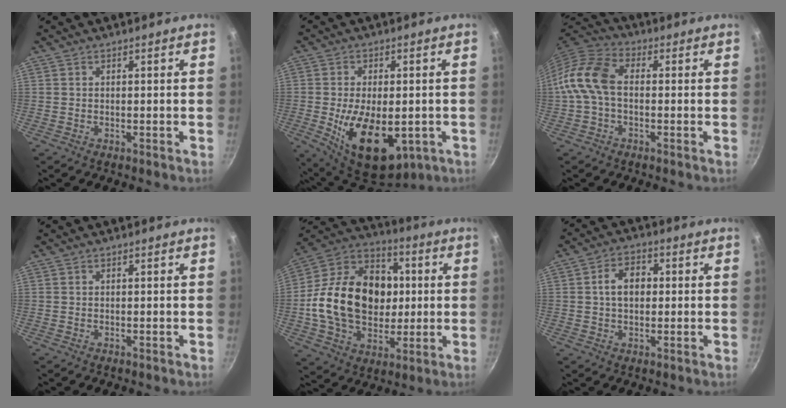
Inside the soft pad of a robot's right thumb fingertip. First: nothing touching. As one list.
[{"total": 16.0, "force": [-3.5, 8.9, 12.8], "torque": [-0.189, -0.008, -0.037]}, {"total": 10.4, "force": [-0.5, 6.7, 8.0], "torque": [-0.152, 0.034, -0.031]}, {"total": 0.0}, {"total": 24.6, "force": [0.7, 18.3, 16.4], "torque": [-0.245, 0.029, 0.008]}, {"total": 6.3, "force": [0.5, 4.5, 4.5], "torque": [-0.052, 0.015, 0.003]}]